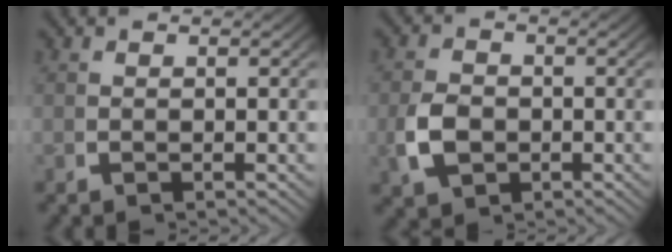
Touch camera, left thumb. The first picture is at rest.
{"total": 4.3, "force": [-0.9, 3.2, 2.7], "torque": [-0.067, -0.012, -0.011]}